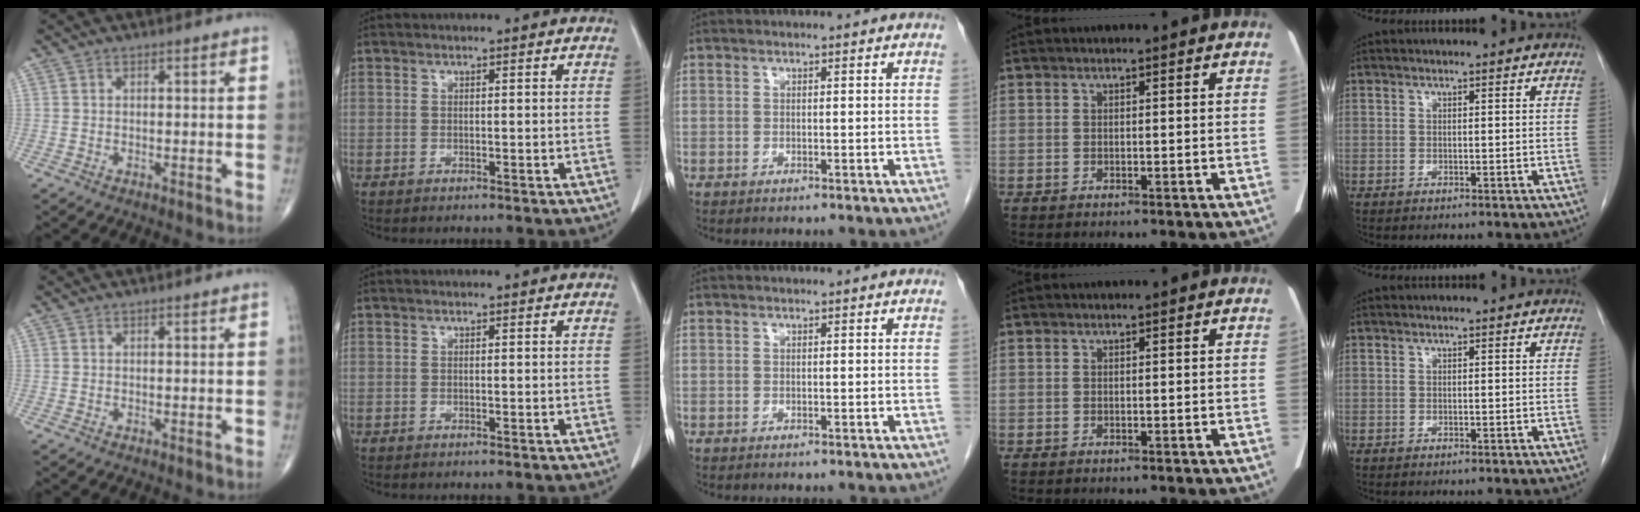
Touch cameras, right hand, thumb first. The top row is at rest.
{}